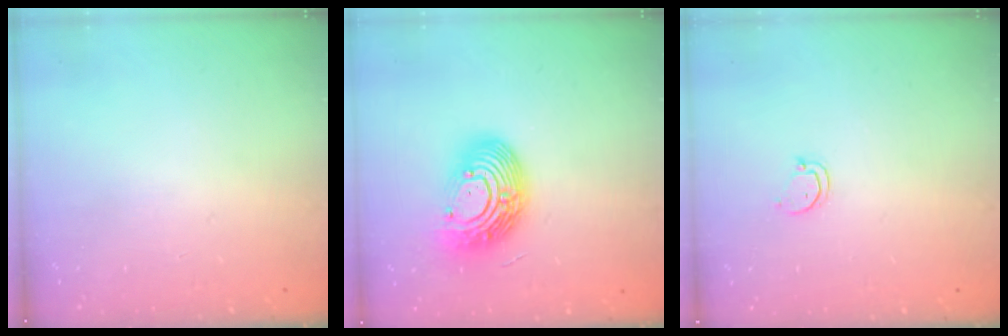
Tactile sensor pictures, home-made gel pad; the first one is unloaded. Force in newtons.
{"total": 15.1, "press": 15.1, "slide": 1.4}
{"total": 2.5, "press": 2.5, "slide": 0.3}